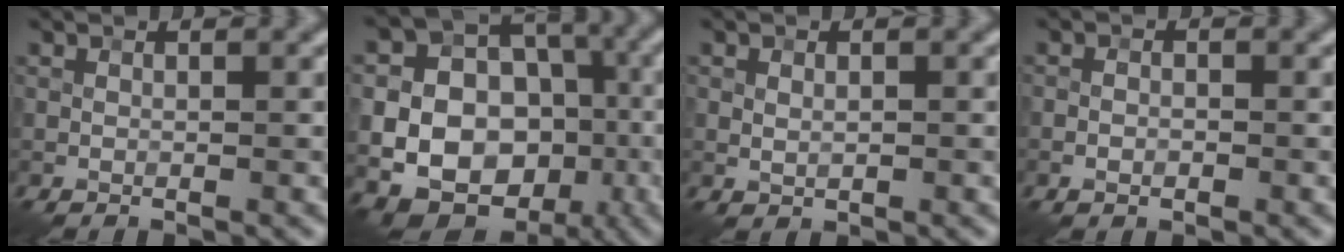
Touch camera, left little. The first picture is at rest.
{"total": 16.4, "force": [-4.1, 14.1, 7.4], "torque": [-0.118, -0.014, -0.078]}
{"total": 1.1, "force": [0.1, 0.8, 0.7], "torque": [-0.015, 0.000, 0.003]}
{"total": 1.3, "force": [-0.6, 0.9, 0.8], "torque": [-0.014, 0.003, -0.012]}